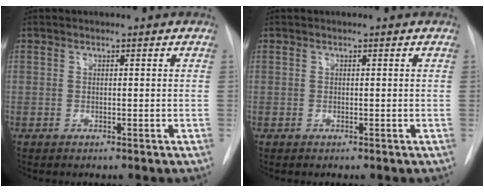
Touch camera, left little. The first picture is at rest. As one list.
[{"total": 0.0}]